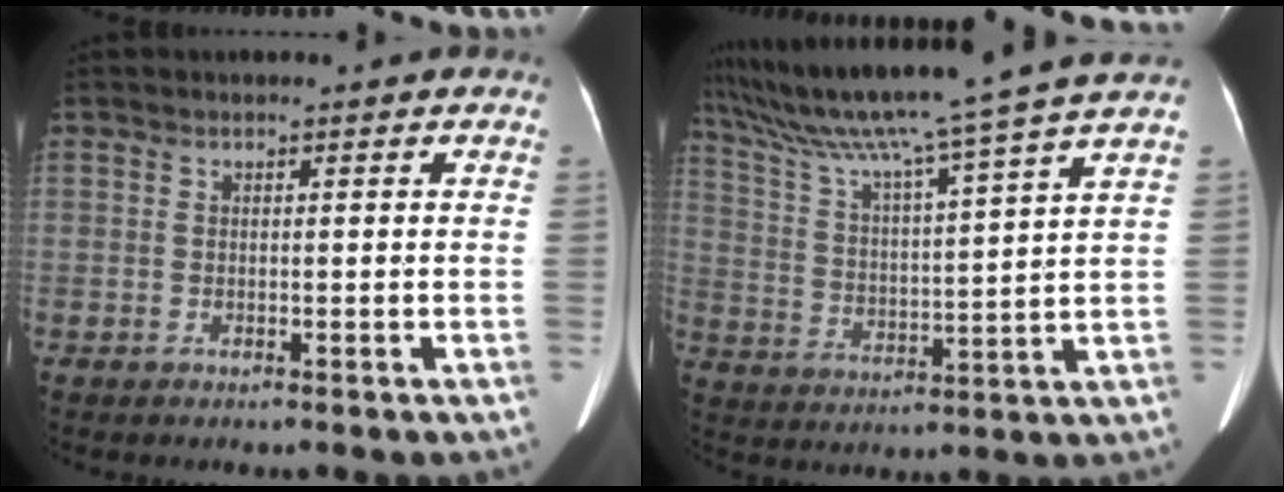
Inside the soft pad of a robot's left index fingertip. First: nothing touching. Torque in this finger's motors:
{"motor_torque": [0.04, -1.97, 0.13, 0.21]}